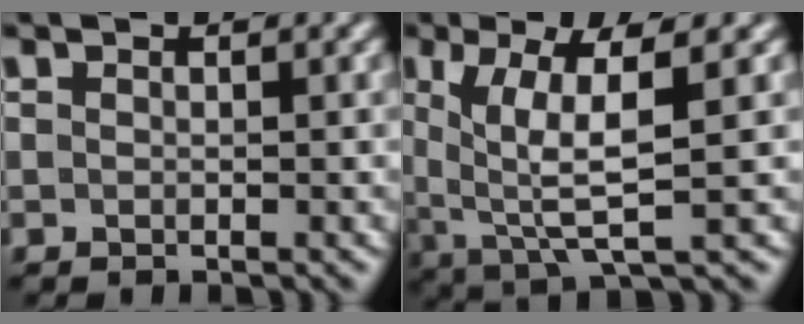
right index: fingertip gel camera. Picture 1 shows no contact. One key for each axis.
{"total": 6.7, "fx": 0.6, "fy": 2.7, "fz": 6.1, "tx": -0.110, "ty": -0.018, "tz": 0.024}